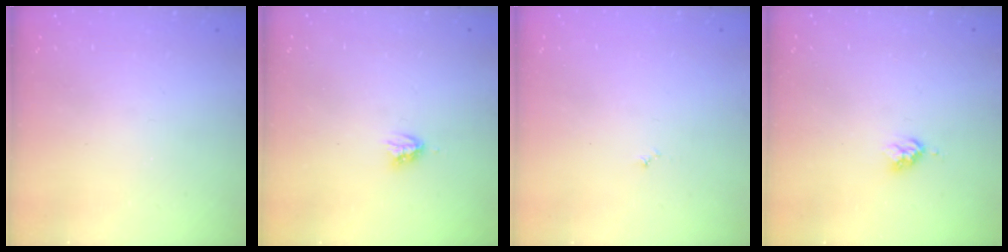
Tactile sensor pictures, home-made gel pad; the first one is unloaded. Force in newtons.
{"total": 4.0, "press": 4.0, "slide": 0.4}
{"total": 3.0, "press": 2.9, "slide": 0.3}
{"total": 3.6, "press": 3.5, "slide": 0.4}